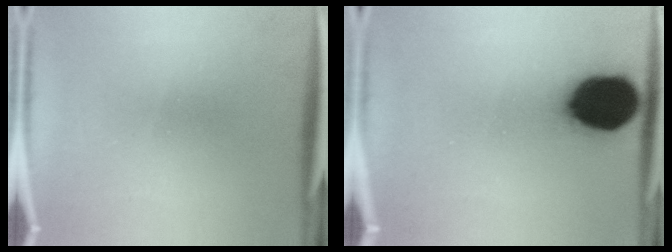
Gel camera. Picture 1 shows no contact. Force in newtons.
{"total": 19.8}